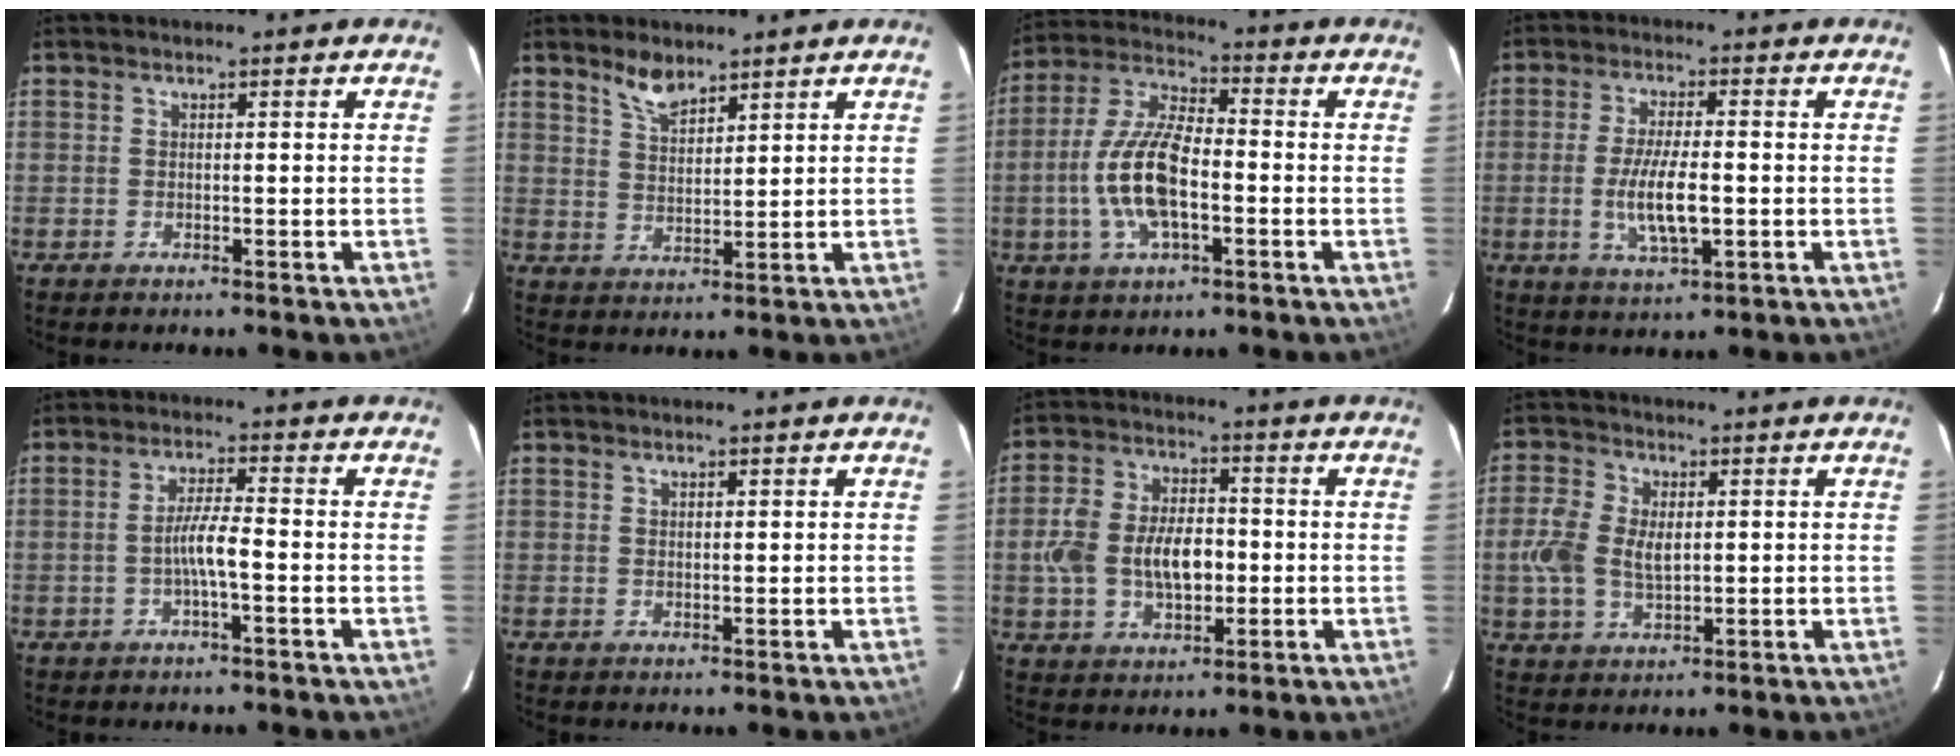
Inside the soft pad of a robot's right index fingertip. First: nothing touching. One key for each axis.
{"total": 5.0, "fx": 4.1, "fy": 1.7, "fz": 2.4, "tx": -0.041, "ty": 0.003, "tz": 0.078}
{"total": 13.2, "fx": -2.9, "fy": 5.3, "fz": 11.7, "tx": -0.248, "ty": 0.005, "tz": -0.057}
{"total": 8.6, "fx": -1.5, "fy": 2.5, "fz": 8.1, "tx": -0.158, "ty": -0.009, "tz": -0.026}
{"total": 4.2, "fx": -1.4, "fy": 0.1, "fz": 4.0, "tx": -0.078, "ty": 0.005, "tz": -0.026}
{"total": 1.0, "fx": 0.7, "fy": 0.5, "fz": 0.4, "tx": -0.004, "ty": 0.002, "tz": 0.013}
{"total": 12.0, "fx": -1.2, "fy": 7.6, "fz": 9.2, "tx": -0.188, "ty": 0.013, "tz": -0.019}
{"total": 8.0, "fx": 0.3, "fy": 5.3, "fz": 6.0, "tx": -0.135, "ty": 0.007, "tz": 0.004}